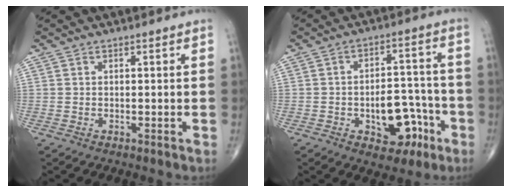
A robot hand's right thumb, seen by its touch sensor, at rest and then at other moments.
{"total": 11.1, "force": [-4.4, 6.6, 7.7], "torque": [-0.074, 0.043, -0.054]}